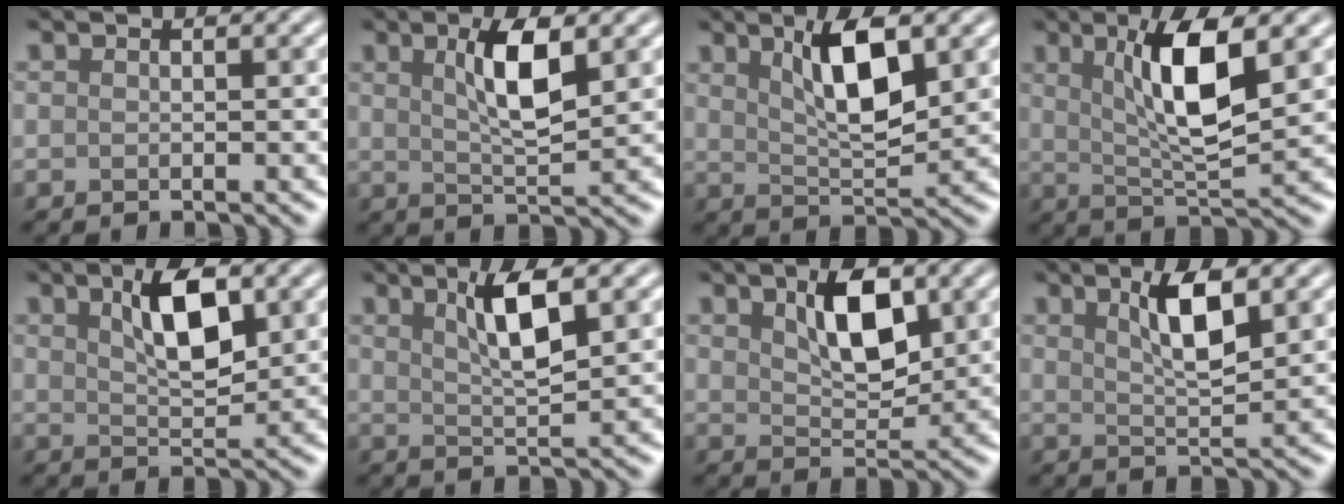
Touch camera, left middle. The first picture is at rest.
{"total": 4.3, "force": [1.2, 1.0, 4.0], "torque": [-0.075, -0.003, 0.027]}
{"total": 5.7, "force": [2.0, 1.8, 5.1], "torque": [-0.091, -0.005, 0.041]}
{"total": 6.8, "force": [1.7, 1.5, 6.4], "torque": [-0.110, -0.006, 0.040]}
{"total": 4.8, "force": [1.6, 1.9, 4.1], "torque": [-0.076, 0.001, 0.032]}
{"total": 4.2, "force": [1.5, 0.8, 3.8], "torque": [-0.072, -0.002, 0.034]}
{"total": 4.9, "force": [1.8, 2.3, 4.0], "torque": [-0.073, 0.000, 0.036]}
{"total": 3.9, "force": [1.5, 1.0, 3.5], "torque": [-0.064, -0.003, 0.032]}